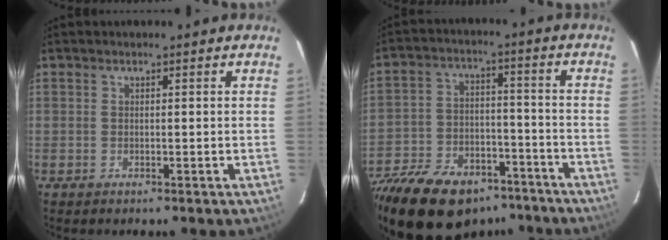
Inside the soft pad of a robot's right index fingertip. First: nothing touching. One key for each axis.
{"total": 26.0, "fx": -18.8, "fy": 12.8, "fz": 12.5, "tx": -0.273, "ty": 0.000, "tz": -0.279}